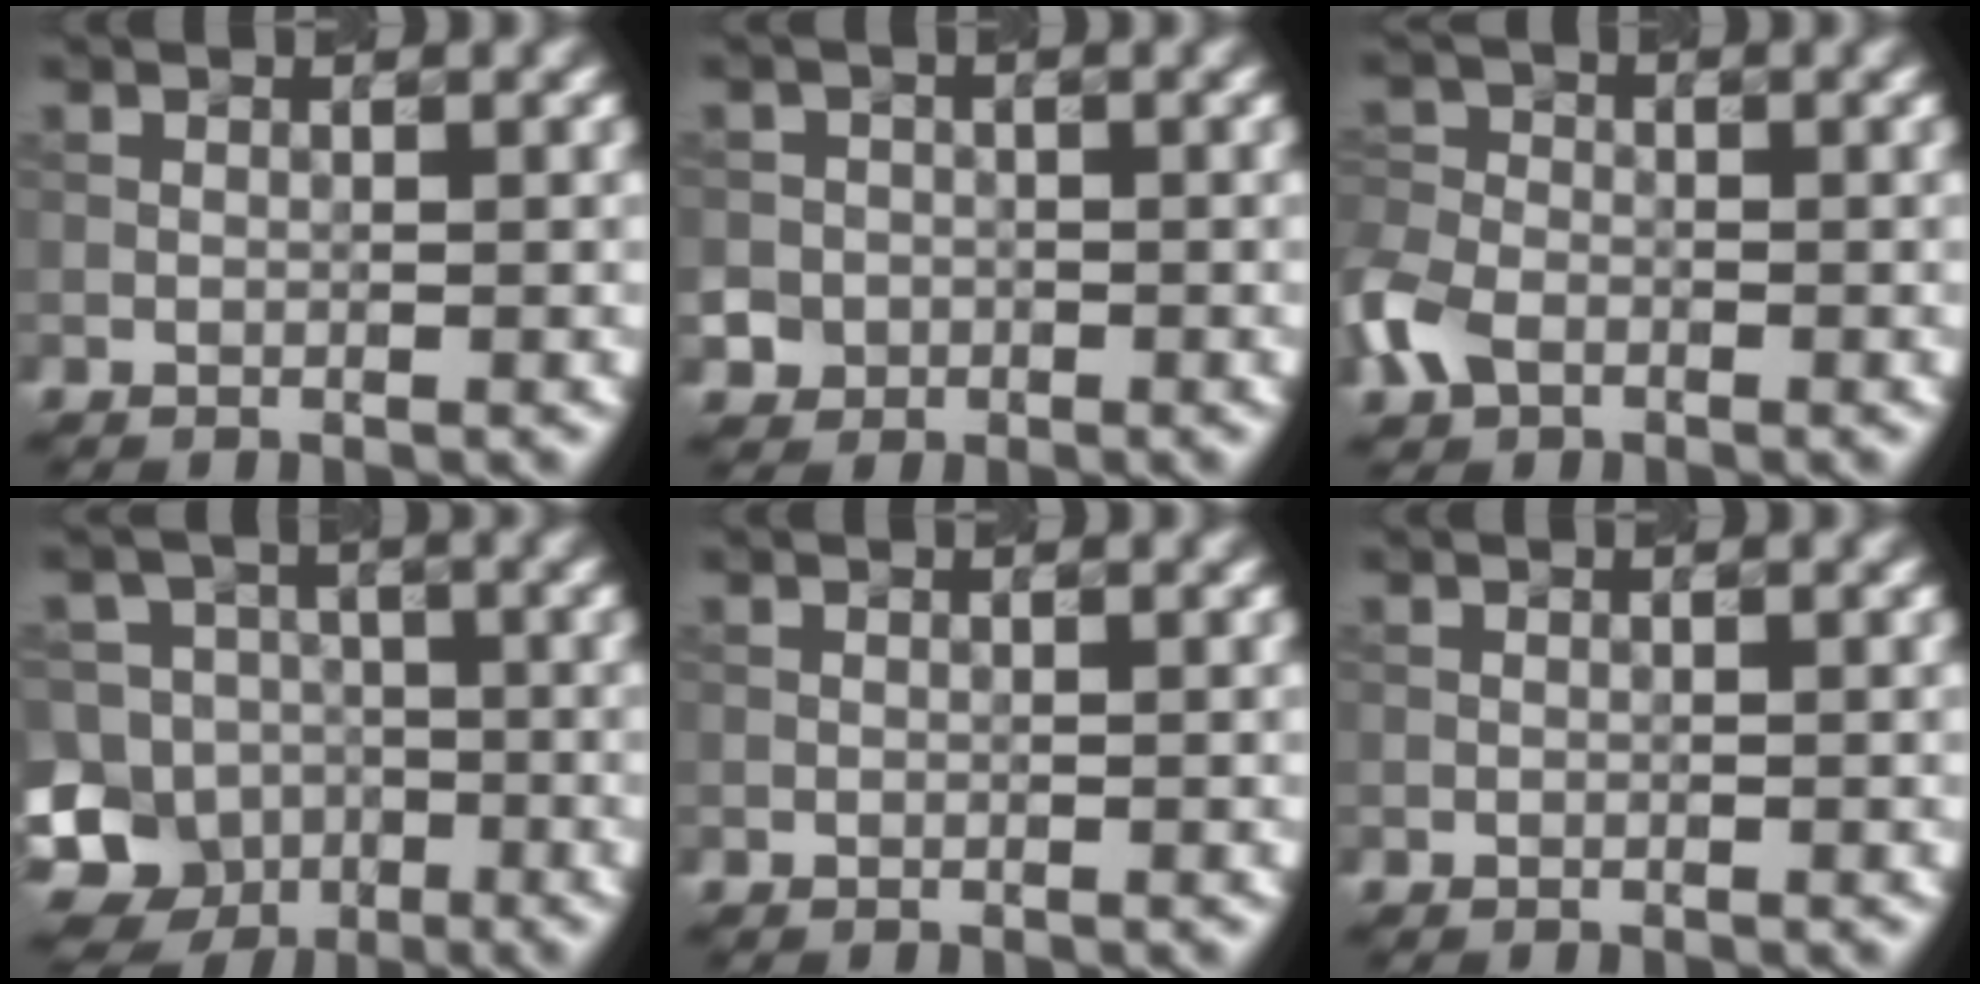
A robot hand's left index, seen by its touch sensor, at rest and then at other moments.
{"total": 3.4, "force": [-1.5, 3.1, 0.4], "torque": [0.010, 0.001, -0.036]}
{"total": 3.9, "force": [-2.0, 2.8, 1.9], "torque": [-0.051, 0.000, -0.052]}
{"total": 12.0, "force": [-6.1, 9.8, 3.0], "torque": [-0.062, -0.007, -0.124]}
{"total": 0.0}
{"total": 0.0}